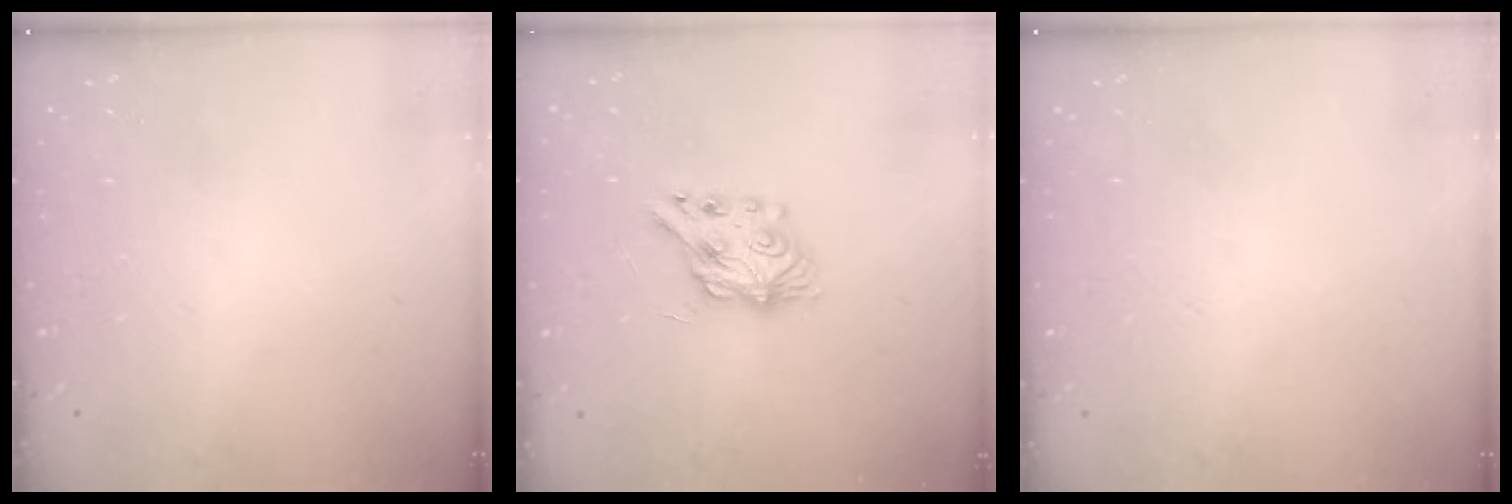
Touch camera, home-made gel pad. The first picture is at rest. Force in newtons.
{"total": 7.2, "press": 7.2, "slide": 0.1}
{"total": 0.0}